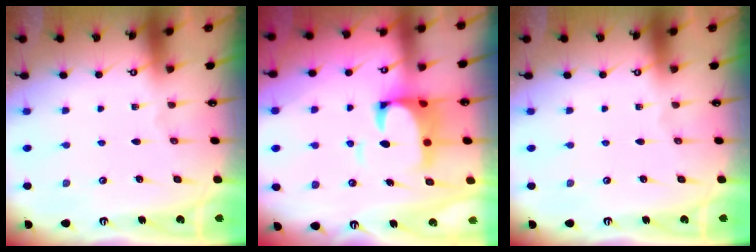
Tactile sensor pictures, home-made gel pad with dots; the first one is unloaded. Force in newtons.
{"total": 4.6, "press": 4.4, "slide": 1.2}
{"total": 0.0}